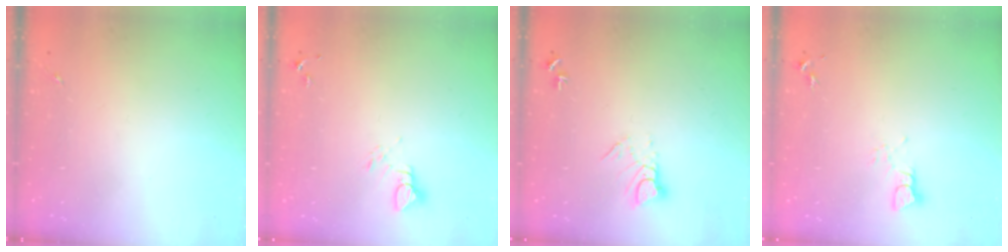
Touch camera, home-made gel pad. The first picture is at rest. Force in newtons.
{"total": 3.7, "press": 3.7, "slide": 0.1}
{"total": 5.9, "press": 5.9, "slide": 0.5}
{"total": 3.3, "press": 3.3, "slide": 0.1}